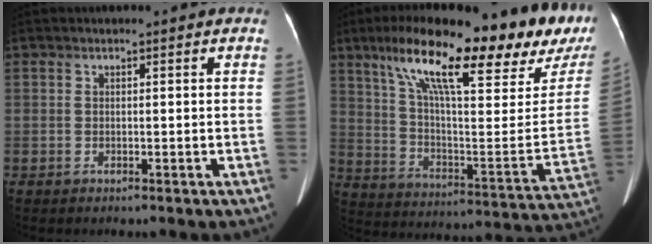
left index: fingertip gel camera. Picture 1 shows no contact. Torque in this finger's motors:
{"motor_torque": [1.09, -1.05, 1.06, 0.21]}